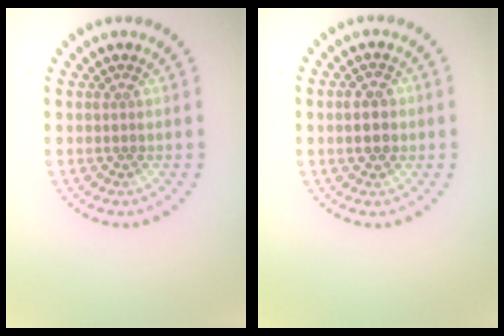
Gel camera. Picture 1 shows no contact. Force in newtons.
{"total": 3.1, "press": 3.1, "slide": 0.1}